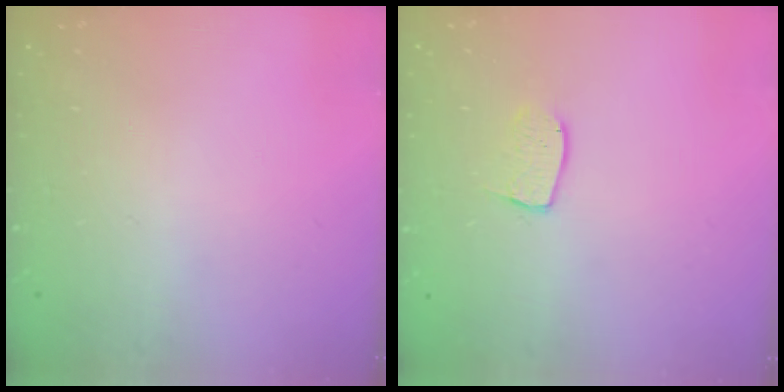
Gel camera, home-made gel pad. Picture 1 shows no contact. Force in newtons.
{"total": 6.6, "press": 6.5, "slide": 0.5}